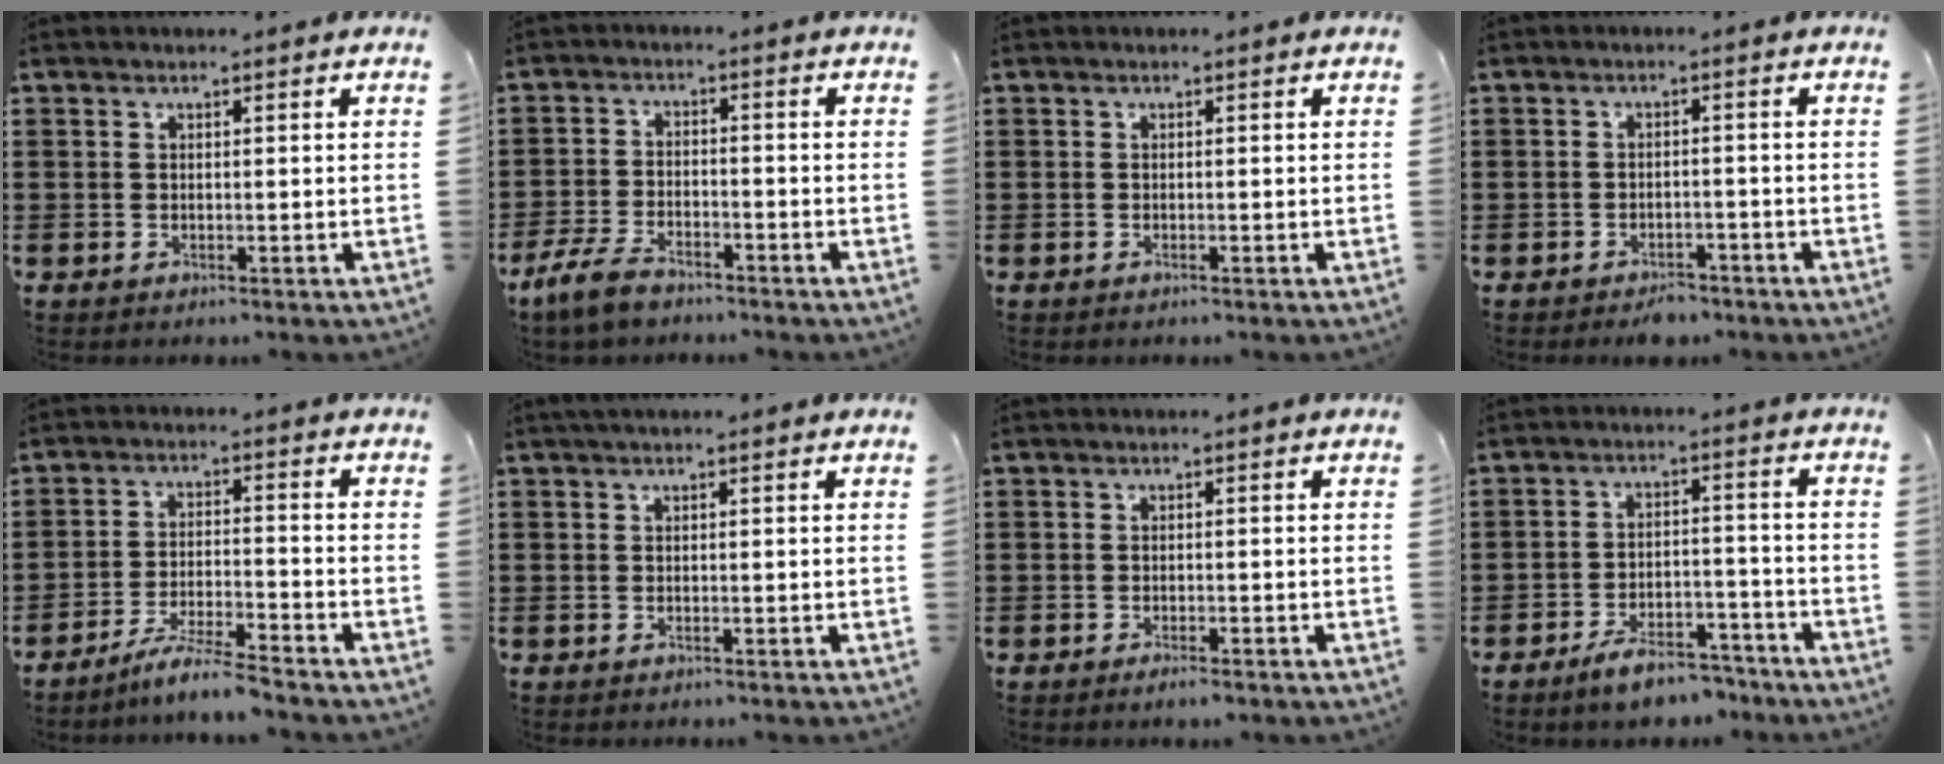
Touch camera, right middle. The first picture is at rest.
{"total": 5.1, "force": [-4.1, 1.7, 2.4], "torque": [-0.068, 0.000, -0.085]}
{"total": 0.0}
{"total": 2.3, "force": [-2.2, 0.7, -0.1], "torque": [-0.005, 0.001, -0.048]}
{"total": 5.7, "force": [-5.2, -0.5, 2.3], "torque": [-0.049, -0.014, -0.100]}
{"total": 0.6, "force": [0.1, -0.1, 0.6], "torque": [-0.011, 0.000, 0.001]}
{"total": 1.2, "force": [-0.9, 0.2, 0.7], "torque": [-0.015, -0.005, -0.015]}
{"total": 6.3, "force": [-5.6, 1.4, 2.6], "torque": [-0.043, 0.011, -0.105]}